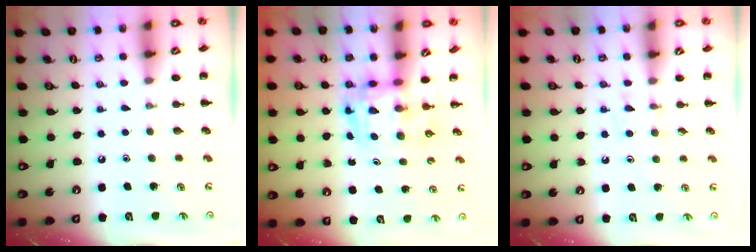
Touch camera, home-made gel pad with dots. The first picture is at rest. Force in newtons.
{"total": 3.6, "press": 3.5, "slide": 0.6}
{"total": 4.4, "press": 4.1, "slide": 1.6}